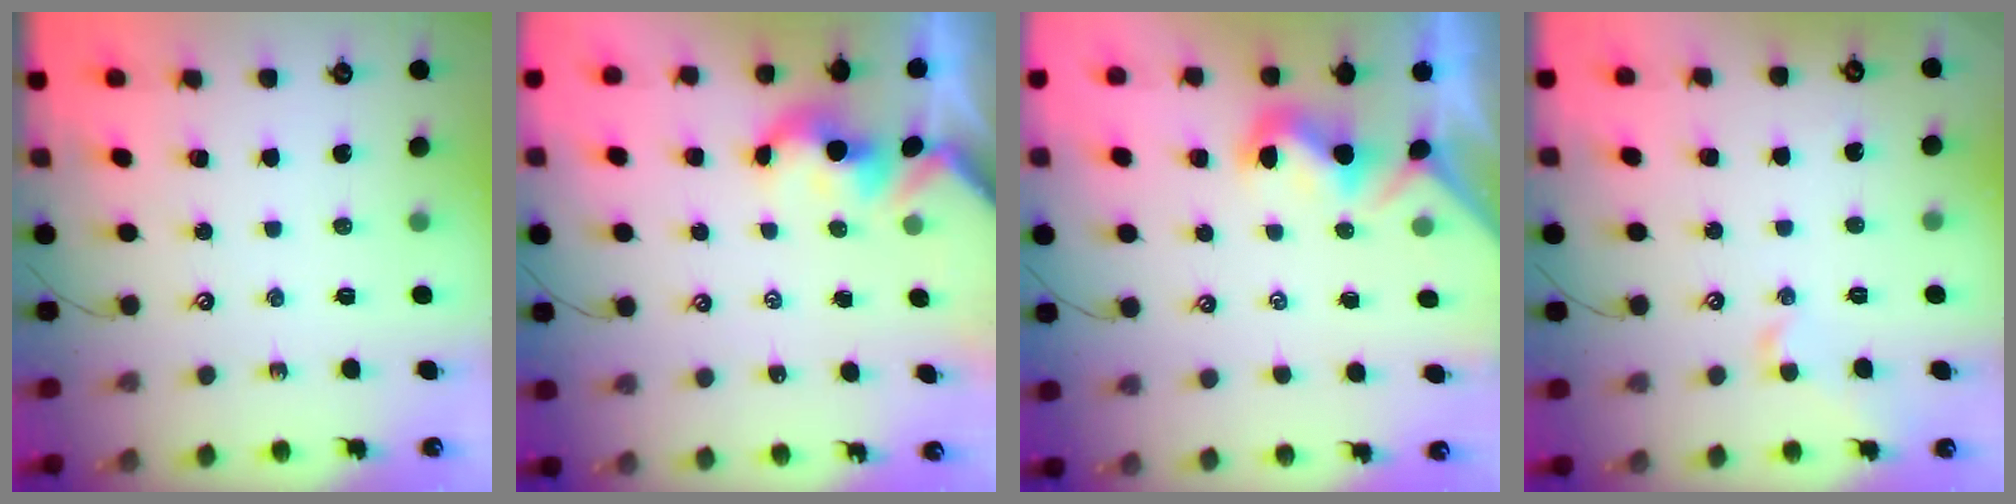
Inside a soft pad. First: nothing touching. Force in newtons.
{"total": 1.5, "press": 1.5, "slide": 0.3}
{"total": 0.9, "press": 0.7, "slide": 0.5}
{"total": 0.9, "press": 0.8, "slide": 0.4}